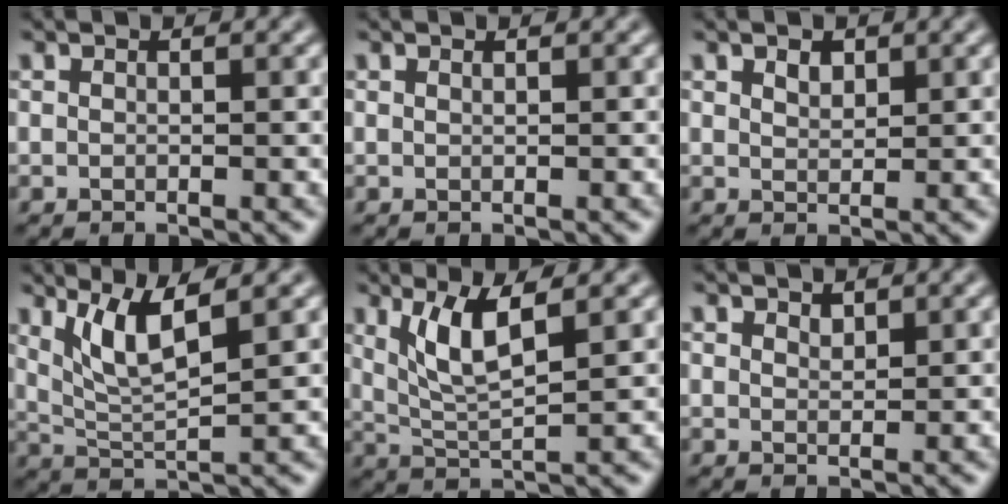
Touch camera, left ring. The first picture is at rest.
{"total": 0.0}
{"total": 1.2, "force": [0.8, 0.6, 0.5], "torque": [-0.011, 0.001, 0.016]}
{"total": 4.5, "force": [2.3, 0.9, 3.7], "torque": [-0.077, -0.006, 0.049]}
{"total": 4.3, "force": [1.8, 0.9, 3.8], "torque": [-0.082, -0.006, 0.040]}
{"total": 0.9, "force": [0.7, 0.4, 0.3], "torque": [-0.005, -0.002, 0.015]}